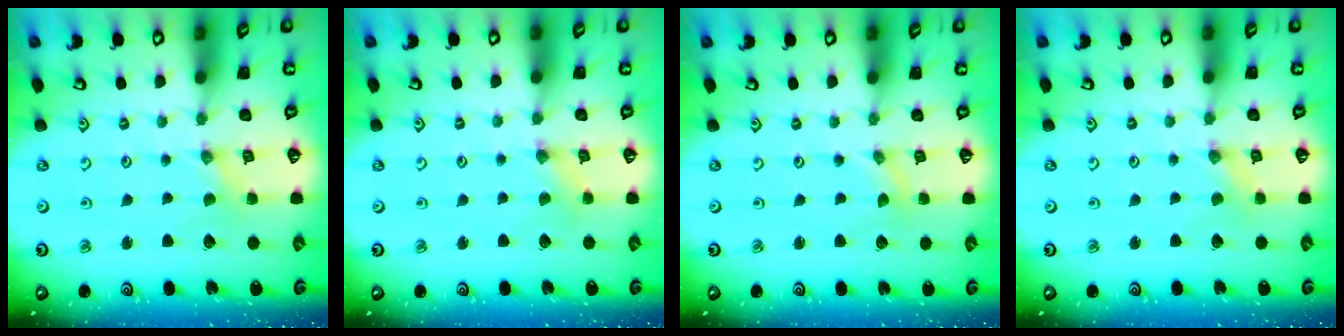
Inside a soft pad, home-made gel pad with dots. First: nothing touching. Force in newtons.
{"total": 0.8, "press": 0.8, "slide": 0.2}
{"total": 0.0}
{"total": 0.0}